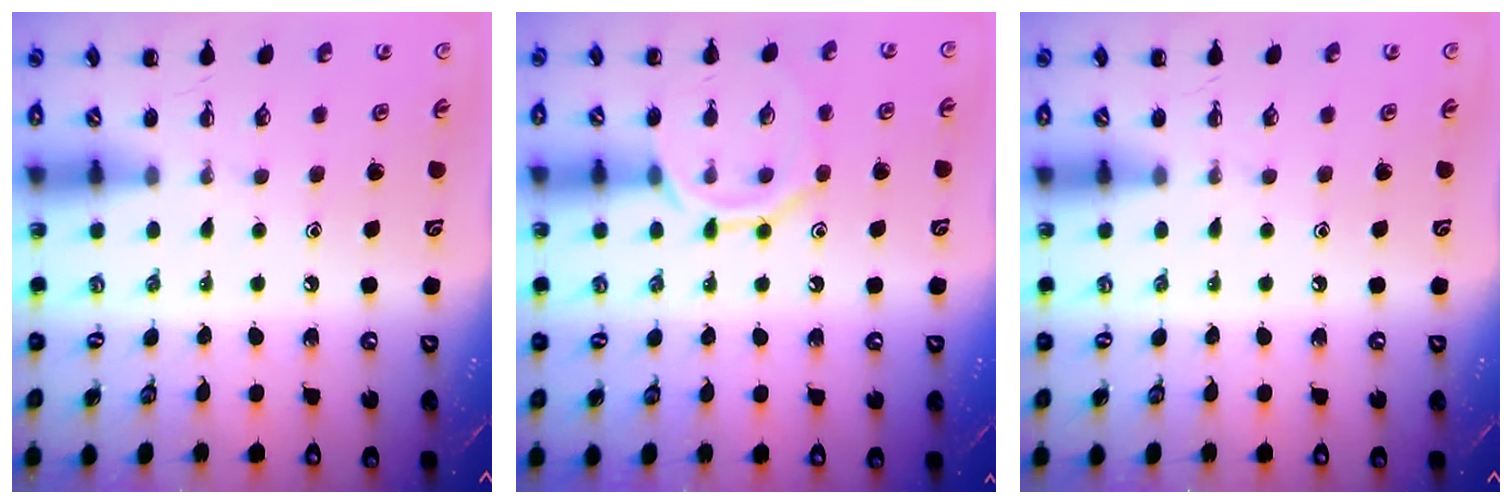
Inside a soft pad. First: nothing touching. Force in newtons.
{"total": 10.6, "press": 10.6, "slide": 0.7}
{"total": 0.0}